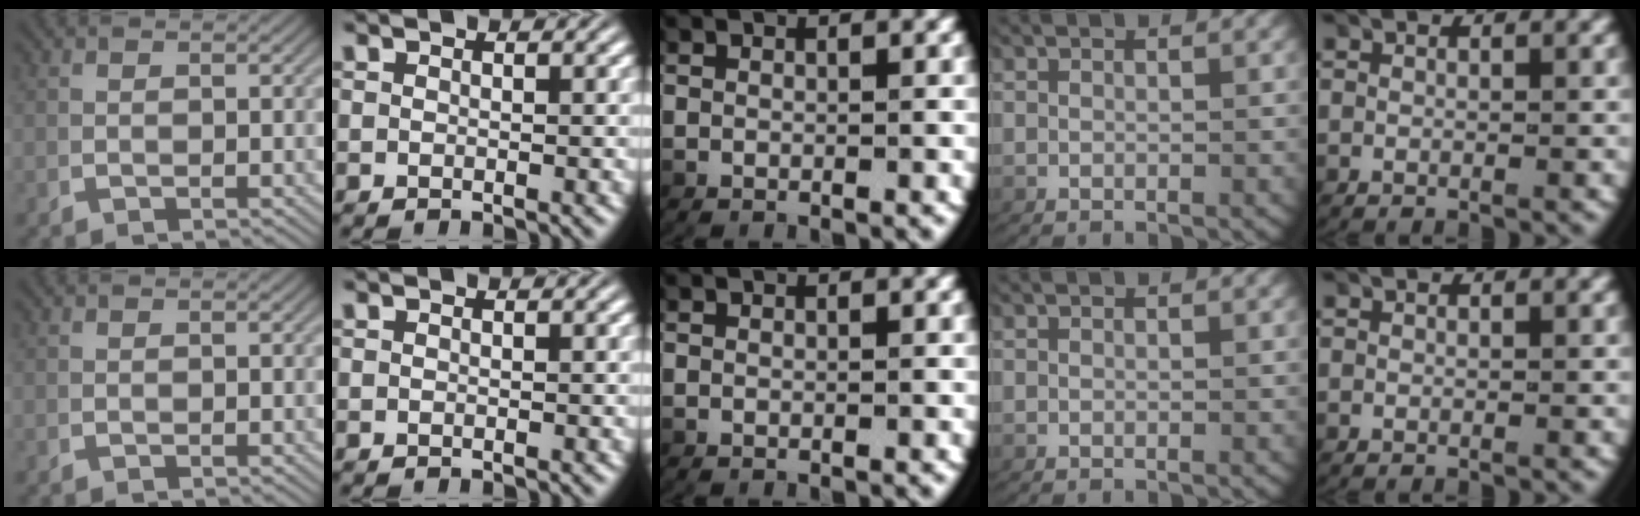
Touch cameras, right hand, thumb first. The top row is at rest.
{}